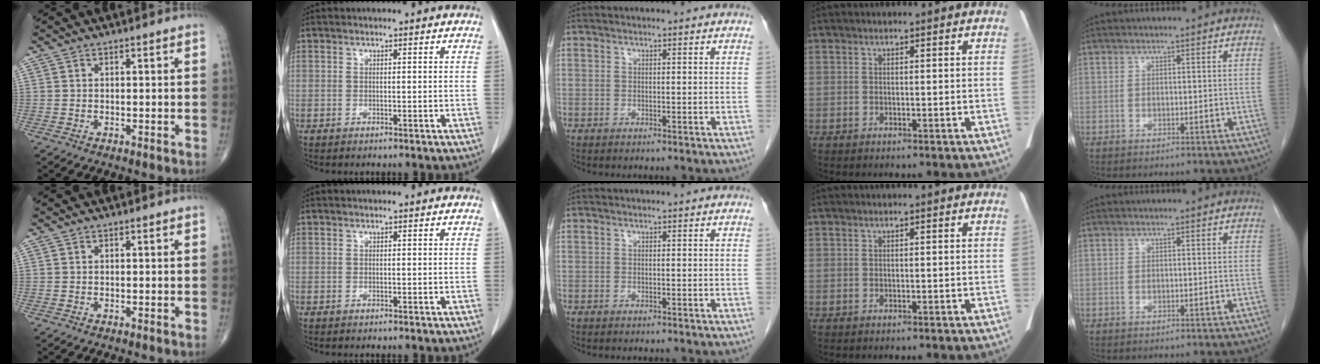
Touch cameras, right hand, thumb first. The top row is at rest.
{}